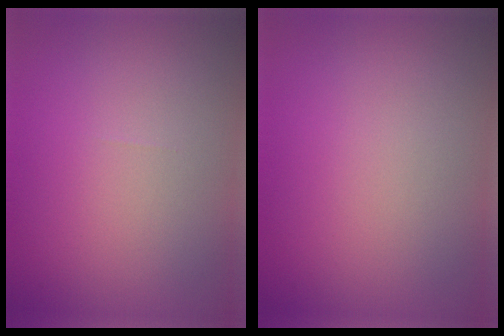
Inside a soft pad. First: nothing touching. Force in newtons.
{"total": 0.0}